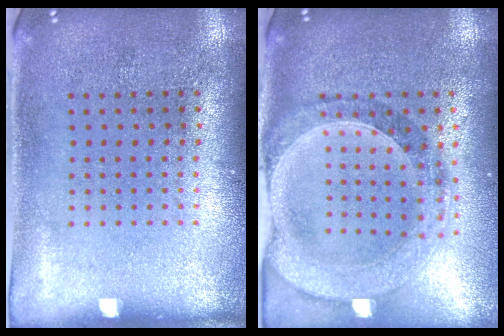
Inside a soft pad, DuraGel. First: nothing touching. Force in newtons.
{"total": 1.4, "press": 1.4, "slide": 0.3}